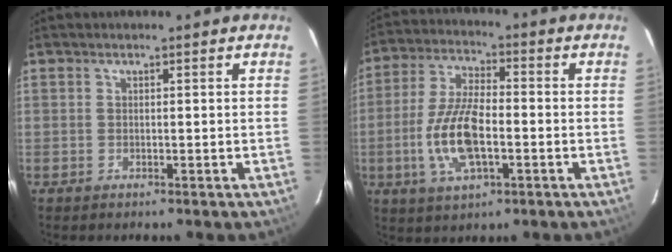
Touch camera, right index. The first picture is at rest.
{"total": 12.2, "force": [-3.2, 4.8, 10.8], "torque": [-0.227, -0.003, -0.060]}